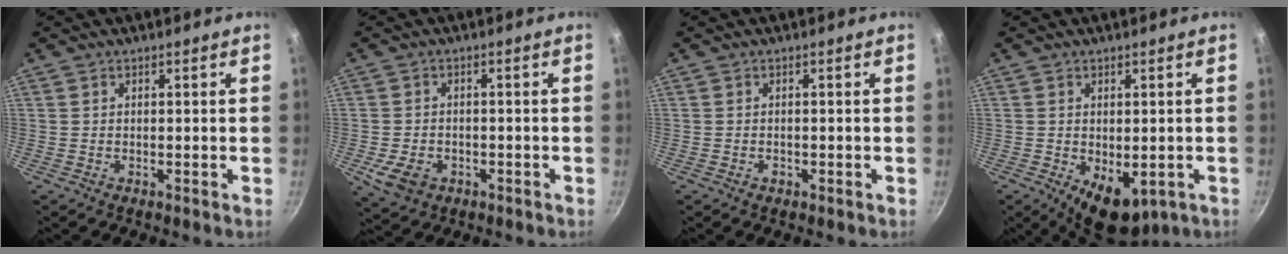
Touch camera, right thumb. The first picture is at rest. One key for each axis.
{"total": 6.4, "fx": -2.2, "fy": 4.7, "fz": 3.7, "tx": -0.067, "ty": 0.009, "tz": -0.030}
{"total": 1.0, "fx": -0.5, "fy": 0.7, "fz": 0.6, "tx": -0.010, "ty": 0.003, "tz": -0.008}
{"total": 8.0, "fx": -2.1, "fy": 4.8, "fz": 6.0, "tx": -0.064, "ty": -0.007, "tz": -0.015}